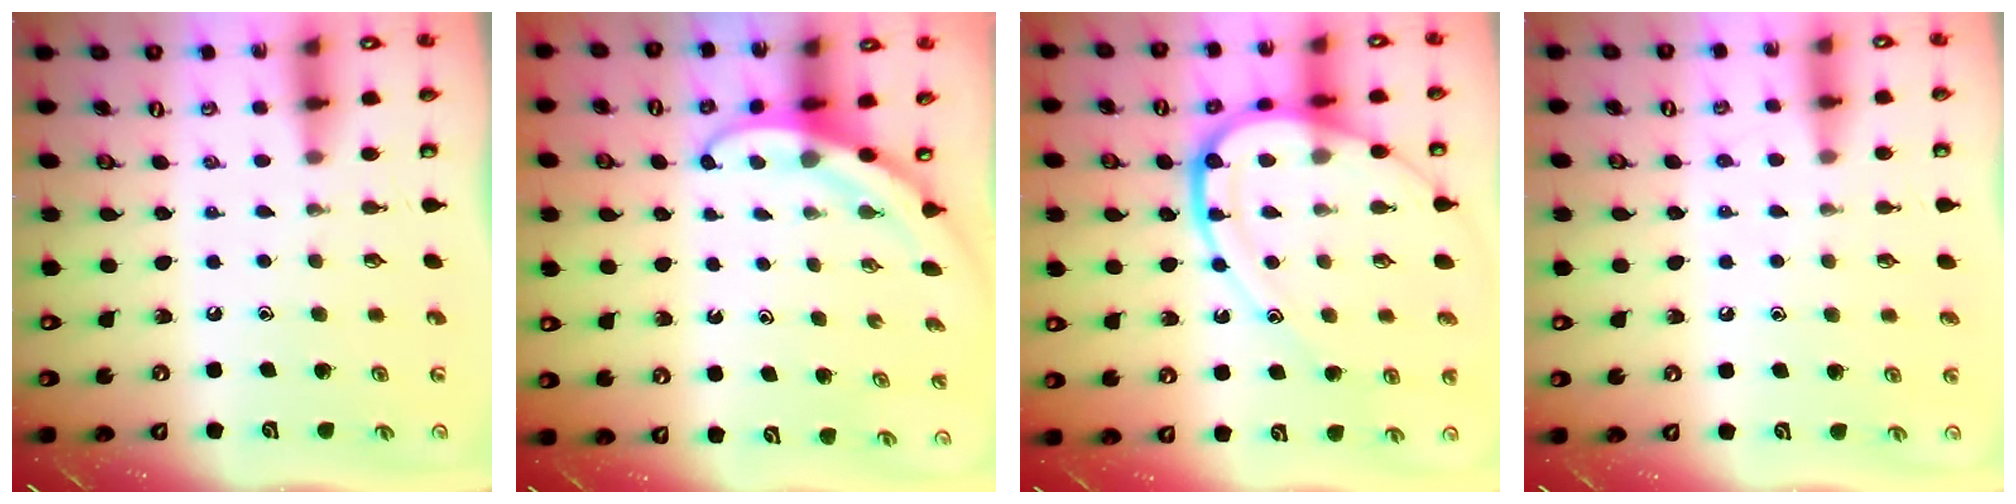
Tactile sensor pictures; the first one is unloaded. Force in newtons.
{"total": 3.8, "press": 3.7, "slide": 0.3}
{"total": 16.4, "press": 16.3, "slide": 1.4}
{"total": 5.0, "press": 5.0, "slide": 0.6}